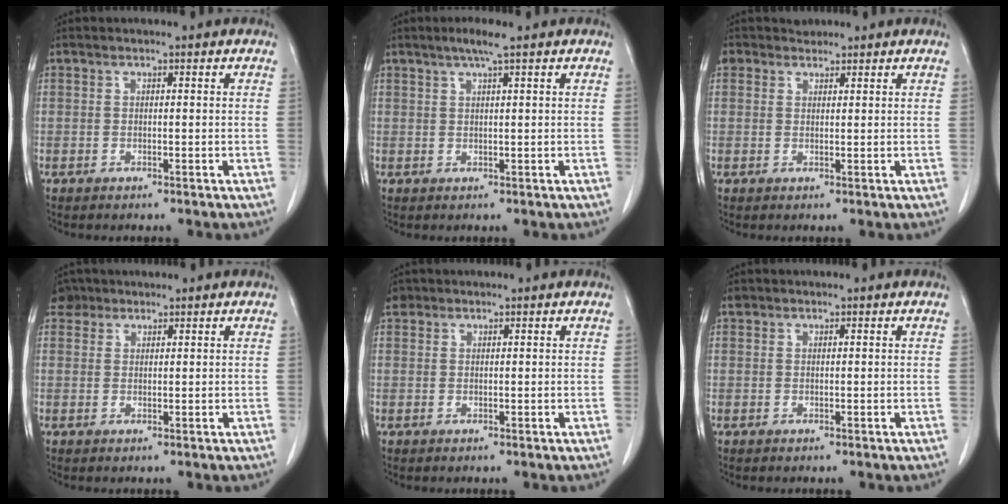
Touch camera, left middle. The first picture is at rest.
{"total": 2.8, "force": [1.8, -0.3, 2.1], "torque": [-0.046, 0.002, 0.036]}
{"total": 2.2, "force": [1.6, 1.5, -0.1], "torque": [0.002, 0.014, 0.027]}
{"total": 2.6, "force": [2.1, 1.5, -0.2], "torque": [0.002, 0.010, 0.036]}
{"total": 1.2, "force": [1.0, 0.8, 0.0], "torque": [0.003, 0.008, 0.015]}
{"total": 0.6, "force": [0.5, 0.3, 0.0], "torque": [-0.005, 0.007, 0.009]}